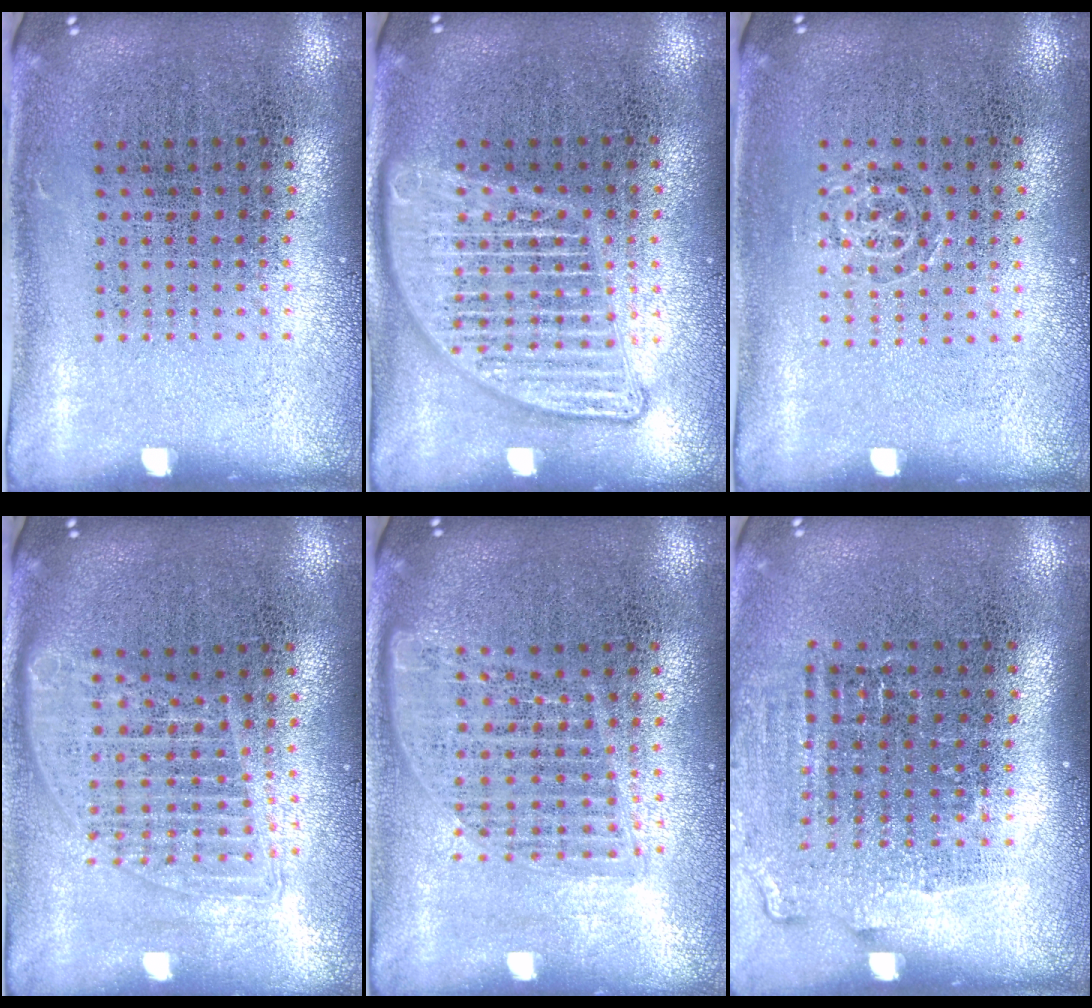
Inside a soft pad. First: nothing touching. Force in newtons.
{"total": 2.9, "press": 2.9, "slide": 0.3}
{"total": 0.6, "press": 0.4, "slide": 0.4}
{"total": 1.6, "press": 1.4, "slide": 0.8}
{"total": 1.6, "press": 1.4, "slide": 0.7}
{"total": 1.3, "press": 1.1, "slide": 0.6}